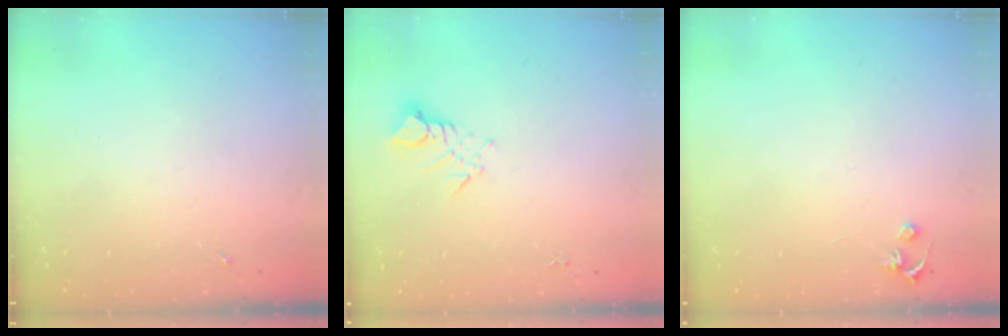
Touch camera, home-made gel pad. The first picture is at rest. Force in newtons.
{"total": 3.7, "press": 3.7, "slide": 0.2}
{"total": 3.2, "press": 3.2, "slide": 0.3}